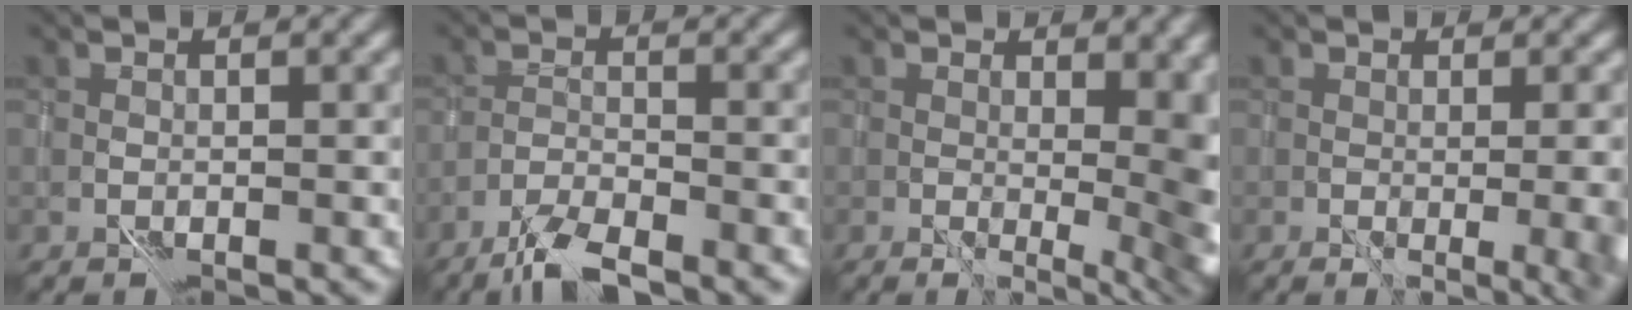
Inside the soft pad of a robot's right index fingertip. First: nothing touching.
{"total": 3.8, "force": [-3.0, 0.5, 2.2], "torque": [-0.039, 0.005, -0.062]}
{"total": 9.8, "force": [1.4, 3.9, 8.9], "torque": [-0.069, 0.000, 0.039]}
{"total": 6.9, "force": [-0.8, 3.0, 6.2], "torque": [-0.038, -0.006, 0.018]}